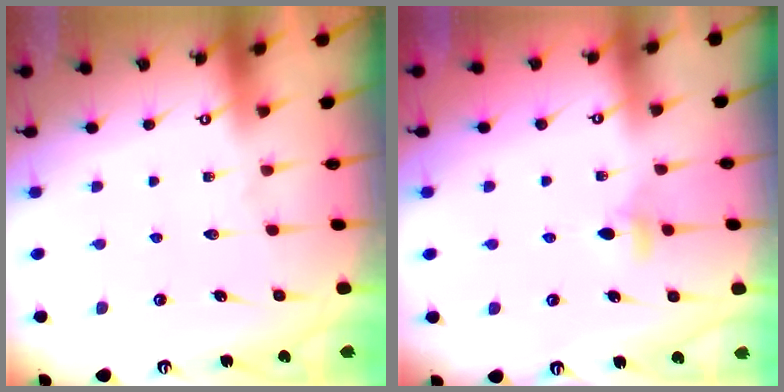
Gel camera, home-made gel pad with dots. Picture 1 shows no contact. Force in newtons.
{"total": 3.7, "press": 3.6, "slide": 0.8}